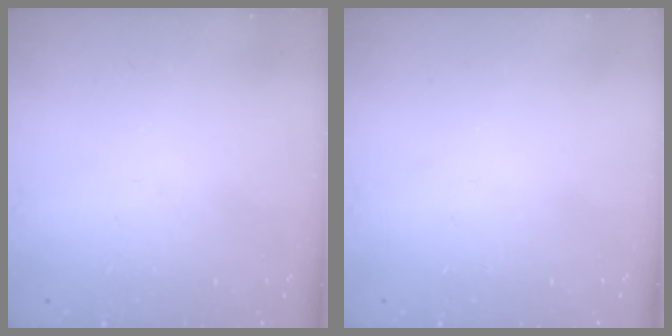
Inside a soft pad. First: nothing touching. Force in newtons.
{"total": 0.0}